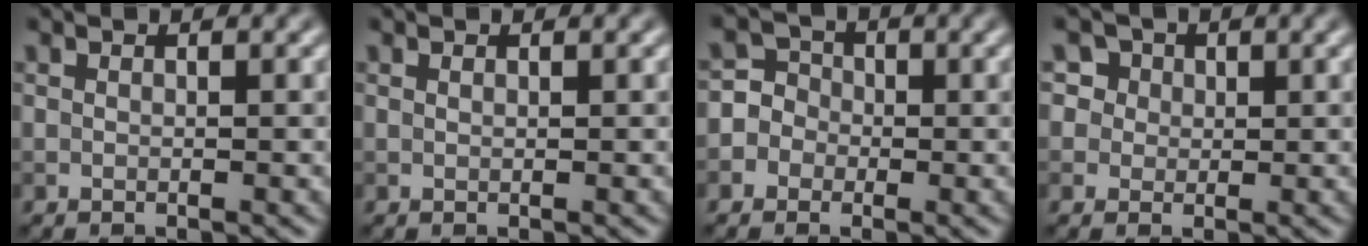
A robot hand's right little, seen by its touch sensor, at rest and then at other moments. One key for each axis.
{"total": 0.0}
{"total": 4.2, "fx": -1.5, "fy": 3.9, "fz": 0.6, "tx": 0.015, "ty": 0.018, "tz": -0.050}
{"total": 4.9, "fx": 2.4, "fy": 4.0, "fz": 1.7, "tx": -0.017, "ty": 0.019, "tz": 0.020}